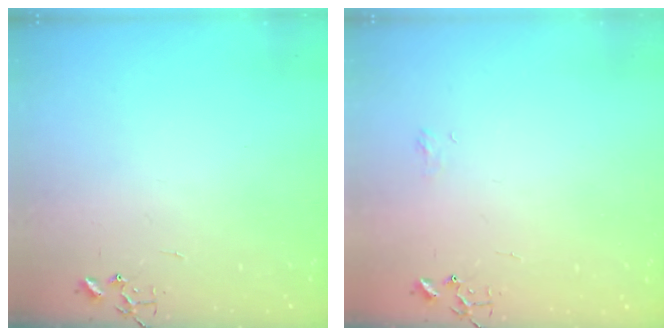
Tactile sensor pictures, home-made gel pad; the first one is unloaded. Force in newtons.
{"total": 5.1, "press": 5.1, "slide": 0.6}